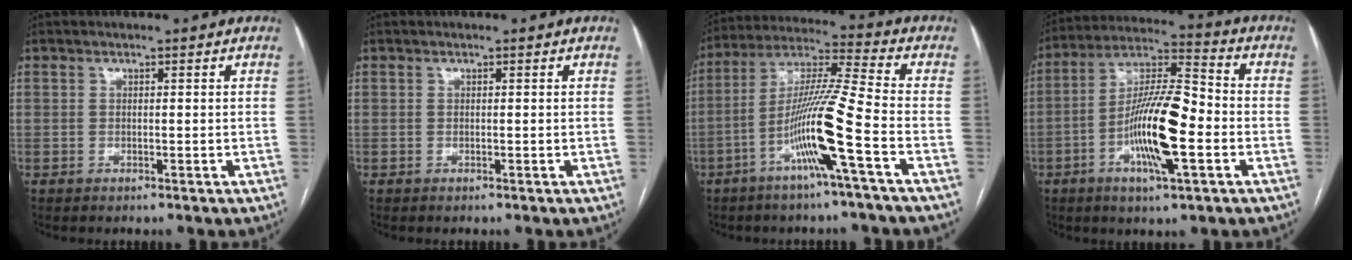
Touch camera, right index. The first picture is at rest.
{"total": 0.0}
{"total": 12.9, "force": [-5.0, -1.4, 11.8], "torque": [-0.229, 0.003, -0.097]}
{"total": 14.4, "force": [-3.8, 2.5, 13.7], "torque": [-0.258, 0.006, -0.066]}